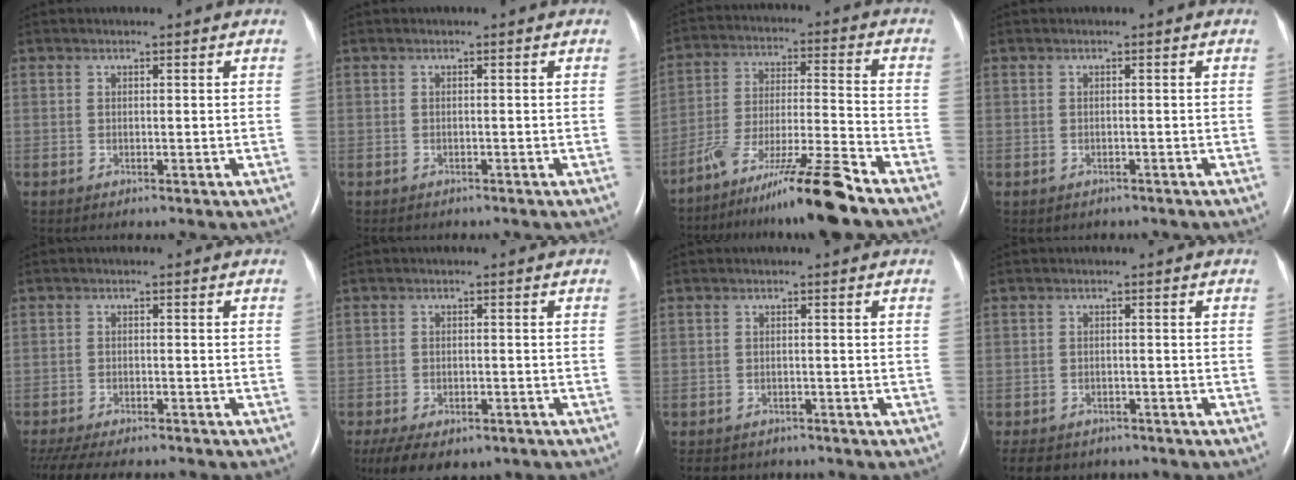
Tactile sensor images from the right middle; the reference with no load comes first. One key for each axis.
{"total": 2.0, "fx": -1.6, "fy": 0.9, "fz": 0.6, "tx": -0.011, "ty": -0.002, "tz": -0.016}
{"total": 13.0, "fx": -10.2, "fy": -1.2, "fz": 7.9, "tx": -0.141, "ty": -0.009, "tz": -0.179}
{"total": 1.4, "fx": -1.0, "fy": 0.9, "fz": 0.1, "tx": -0.007, "ty": 0.001, "tz": -0.010}
{"total": 14.3, "fx": -12.2, "fy": 3.7, "fz": 6.3, "tx": -0.144, "ty": -0.019, "tz": -0.167}
{"total": 10.7, "fx": -7.4, "fy": 5.1, "fz": 5.7, "tx": -0.103, "ty": -0.007, "tz": -0.100}
{"total": 6.0, "fx": -5.3, "fy": 2.6, "fz": 1.4, "tx": -0.019, "ty": -0.001, "tz": -0.063}
{"total": 10.3, "fx": -8.3, "fy": 5.2, "fz": 3.4, "tx": -0.076, "ty": -0.007, "tz": -0.103}